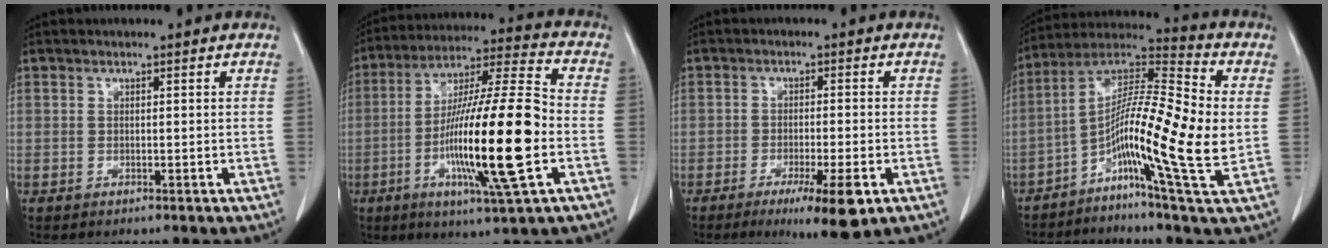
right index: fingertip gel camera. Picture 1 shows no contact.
{"total": 19.7, "force": [-4.5, 0.7, 19.1], "torque": [-0.353, -0.009, -0.080]}
{"total": 8.0, "force": [-4.1, 1.1, 6.8], "torque": [-0.104, -0.017, -0.058]}
{"total": 17.0, "force": [-2.5, 0.7, 16.8], "torque": [-0.309, 0.010, -0.060]}